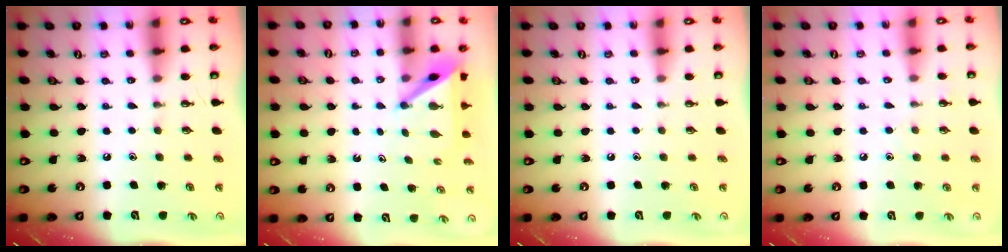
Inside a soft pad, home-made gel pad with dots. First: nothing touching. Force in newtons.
{"total": 5.8, "press": 5.8, "slide": 0.6}
{"total": 0.0}
{"total": 4.4, "press": 4.4, "slide": 0.5}